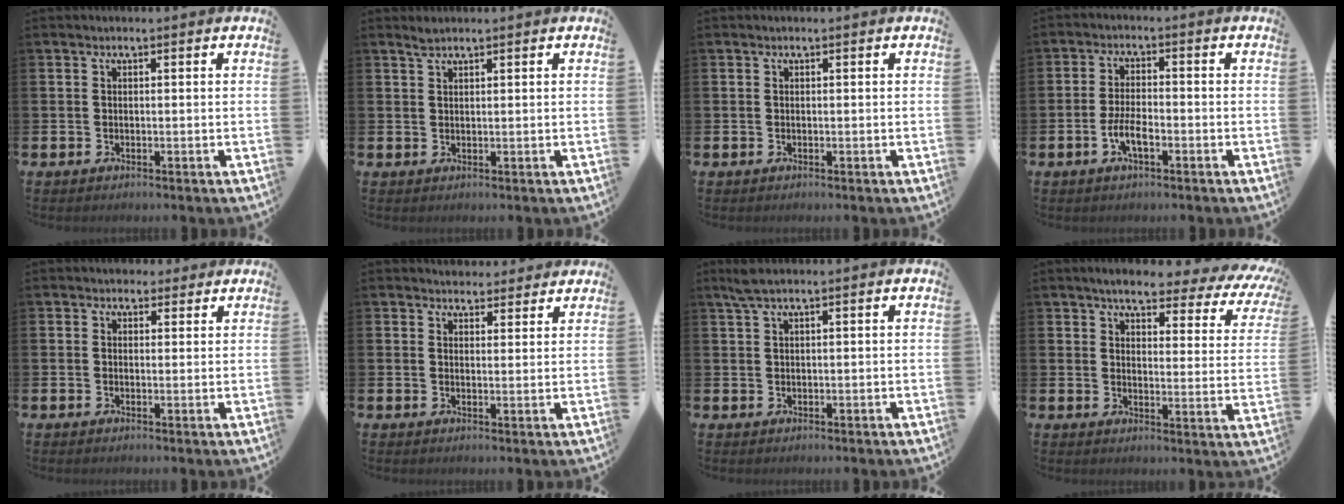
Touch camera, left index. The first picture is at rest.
{"total": 1.5, "force": [1.4, 0.2, 0.6], "torque": [-0.010, 0.000, 0.025]}
{"total": 0.0}
{"total": 3.9, "force": [-1.5, 1.4, 3.3], "torque": [-0.062, 0.002, -0.029]}
{"total": 2.2, "force": [1.9, 1.1, -0.1], "torque": [0.011, -0.003, 0.031]}
{"total": 3.5, "force": [3.3, 1.0, -0.3], "torque": [0.005, -0.016, 0.061]}
{"total": 2.0, "force": [1.4, 0.1, 1.4], "torque": [-0.033, 0.006, 0.025]}
{"total": 5.7, "force": [4.8, 1.3, 2.6], "torque": [-0.058, -0.037, 0.075]}